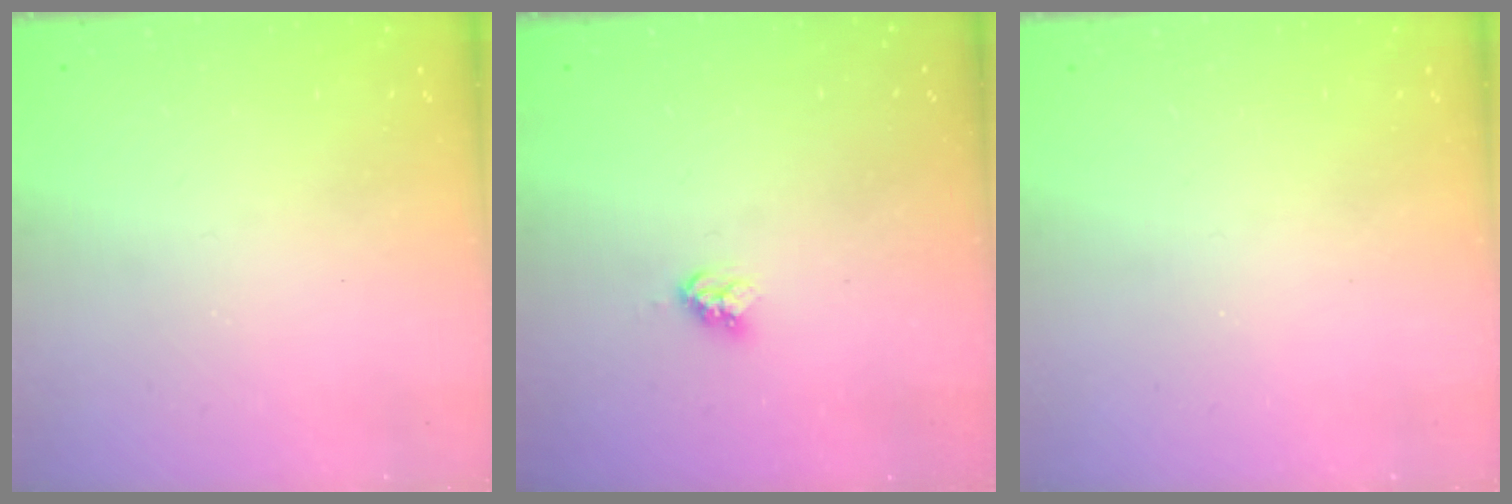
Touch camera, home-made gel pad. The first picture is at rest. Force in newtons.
{"total": 3.9, "press": 3.9, "slide": 0.4}
{"total": 0.0}